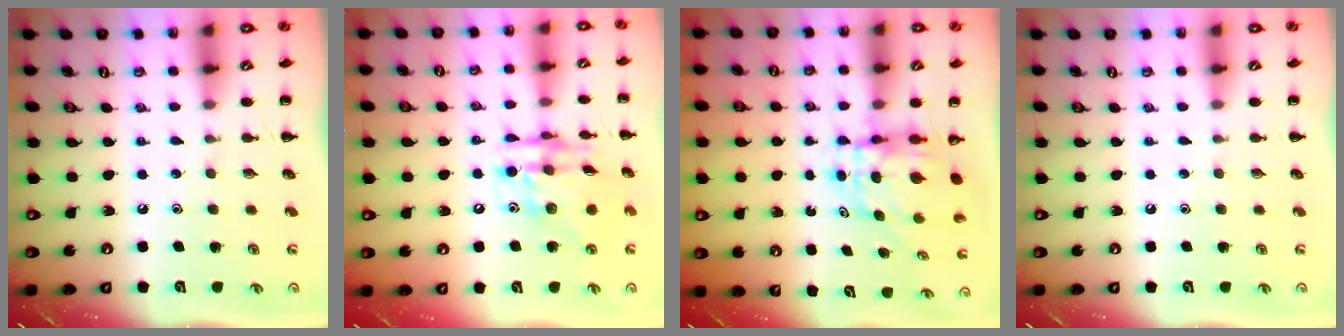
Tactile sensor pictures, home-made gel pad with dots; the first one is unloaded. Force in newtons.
{"total": 14.9, "press": 14.5, "slide": 3.3}
{"total": 6.0, "press": 5.8, "slide": 1.3}
{"total": 0.0}